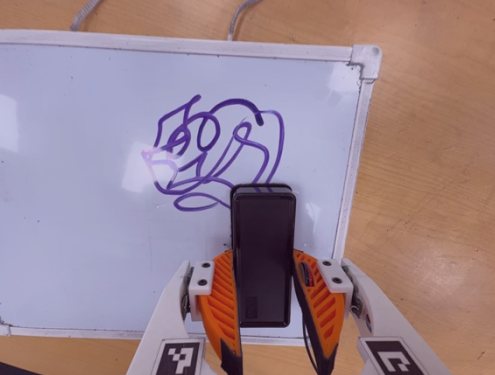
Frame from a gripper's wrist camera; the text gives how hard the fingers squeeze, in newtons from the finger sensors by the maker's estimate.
{"total": 3.9, "left": 2.4, "right": 5.3}